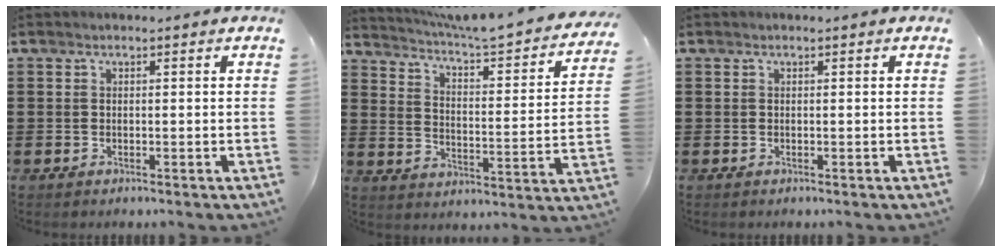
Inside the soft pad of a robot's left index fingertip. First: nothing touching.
{"total": 4.3, "force": [4.0, -0.4, 1.5], "torque": [-0.053, -0.042, 0.059]}
{"total": 0.0}